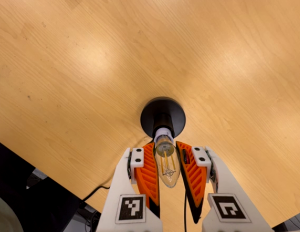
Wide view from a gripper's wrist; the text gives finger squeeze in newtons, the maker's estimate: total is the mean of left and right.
{"total": 22.2, "left": 23.4, "right": 21.0}